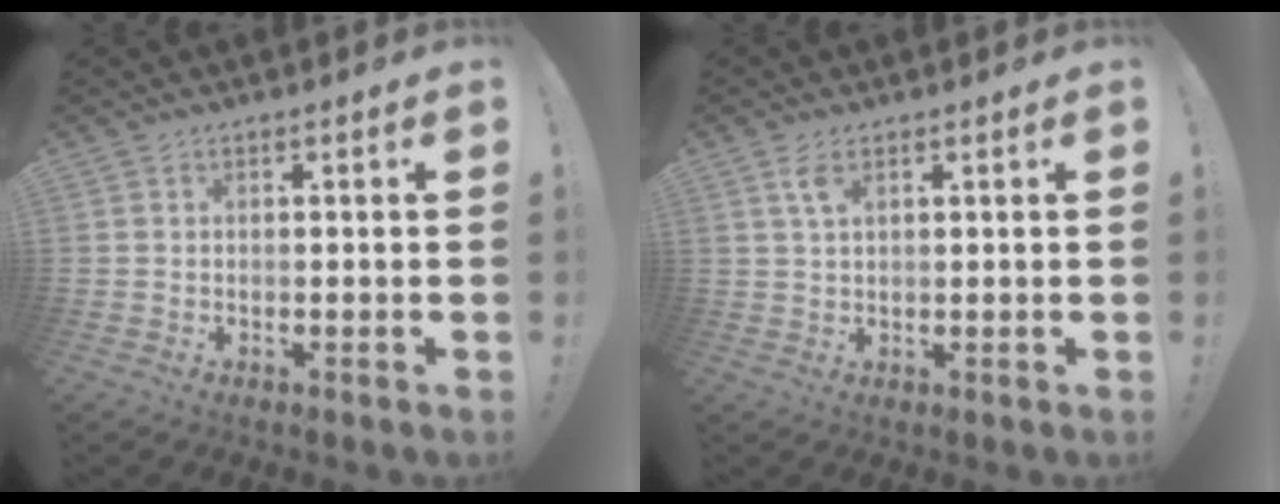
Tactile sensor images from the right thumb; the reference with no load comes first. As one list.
[{"total": 4.0, "force": [2.0, 1.6, 3.1], "torque": [-0.053, -0.006, 0.035]}]